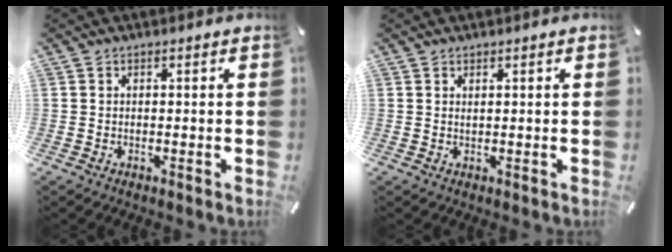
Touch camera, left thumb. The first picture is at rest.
{"total": 0.7, "force": [0.4, 0.1, 0.5], "torque": [-0.011, -0.001, 0.007]}